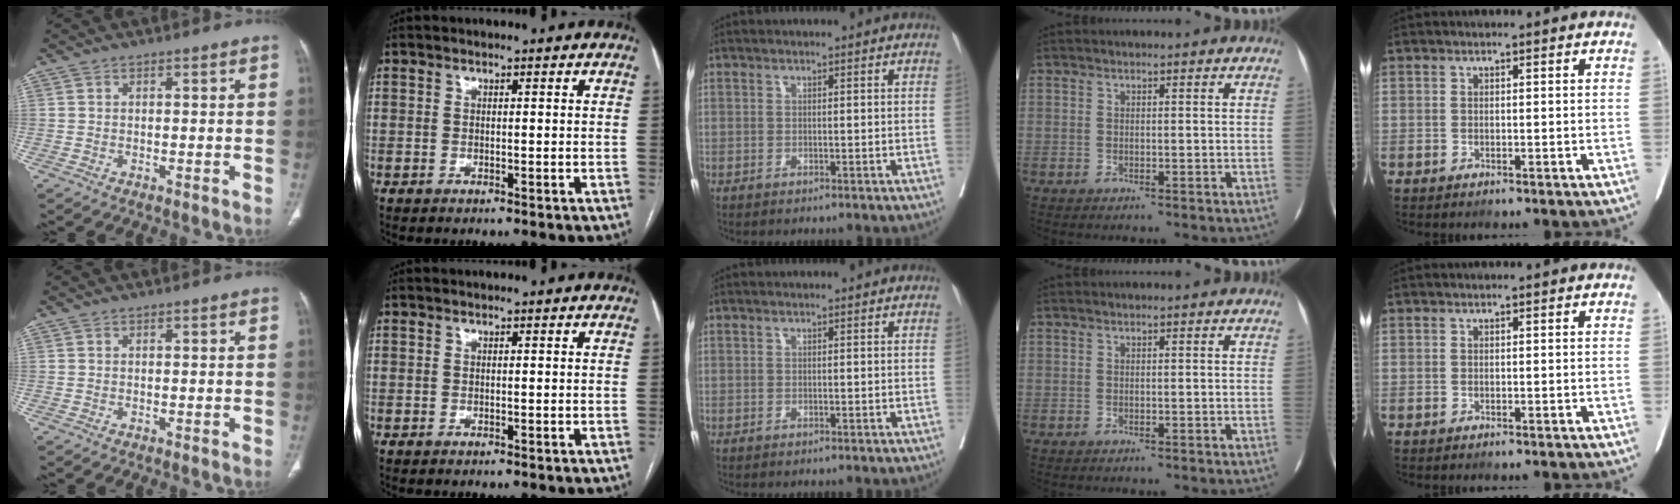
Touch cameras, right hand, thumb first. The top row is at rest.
{}